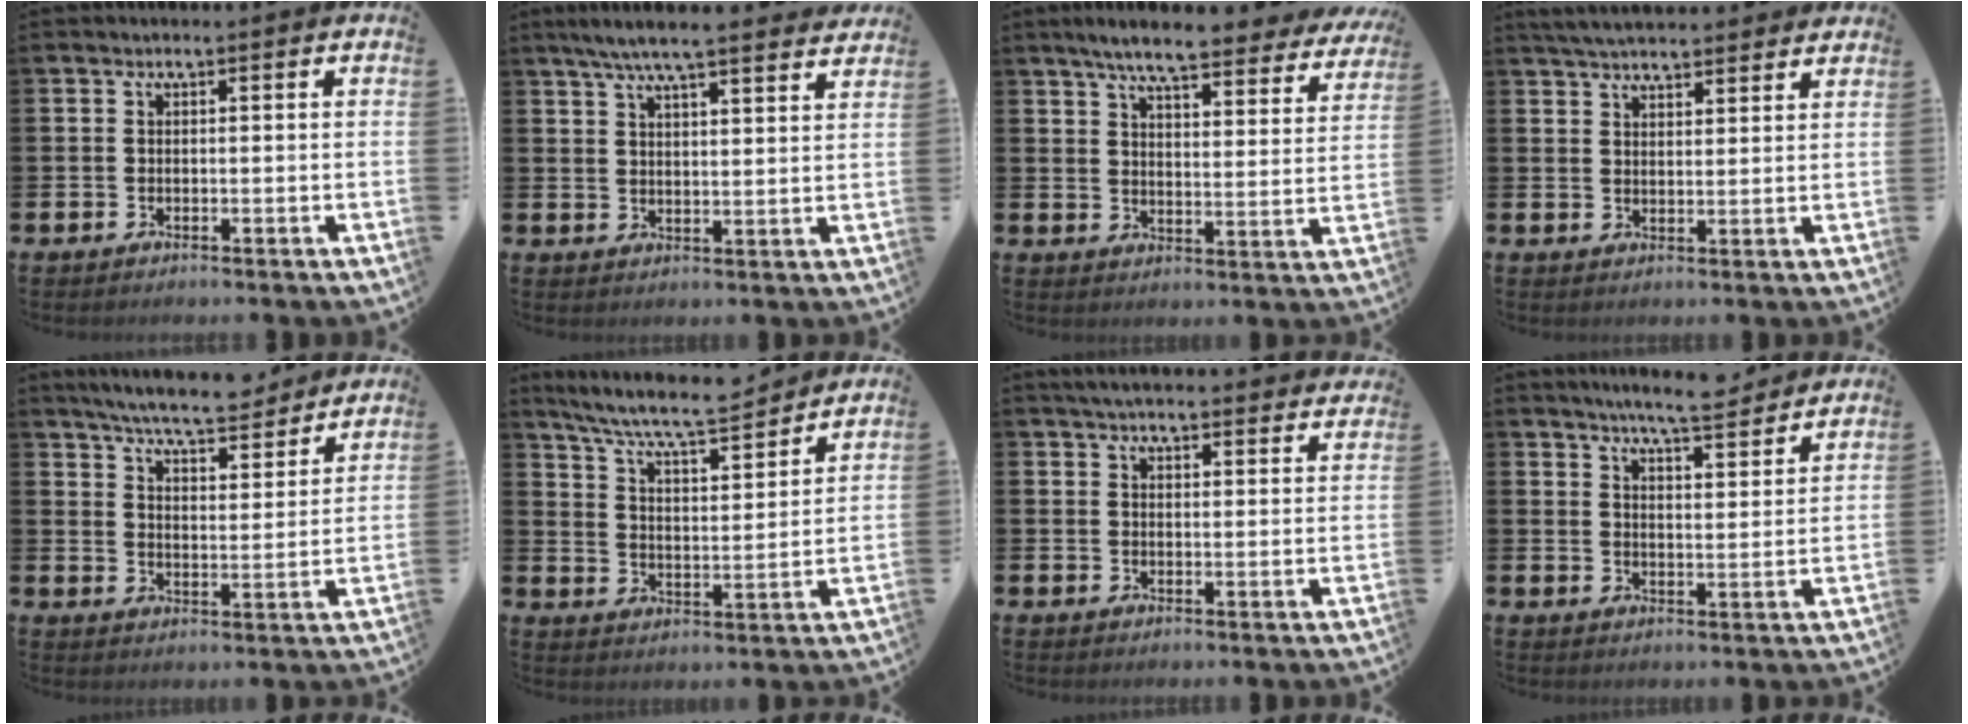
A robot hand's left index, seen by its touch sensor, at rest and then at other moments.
{"total": 6.8, "force": [6.3, 0.3, 2.5], "torque": [-0.062, -0.025, 0.112]}
{"total": 7.1, "force": [6.4, 0.7, 3.0], "torque": [-0.068, -0.040, 0.106]}
{"total": 4.4, "force": [4.4, 0.5, 0.7], "torque": [-0.021, -0.019, 0.079]}
{"total": 7.3, "force": [7.0, 0.5, 1.9], "torque": [-0.052, -0.046, 0.122]}
{"total": 8.5, "force": [7.9, 0.9, 2.8], "torque": [-0.074, -0.056, 0.136]}
{"total": 4.7, "force": [4.6, 0.5, 0.8], "torque": [-0.023, -0.023, 0.083]}
{"total": 6.7, "force": [6.5, -0.1, 1.5], "torque": [-0.031, -0.041, 0.113]}